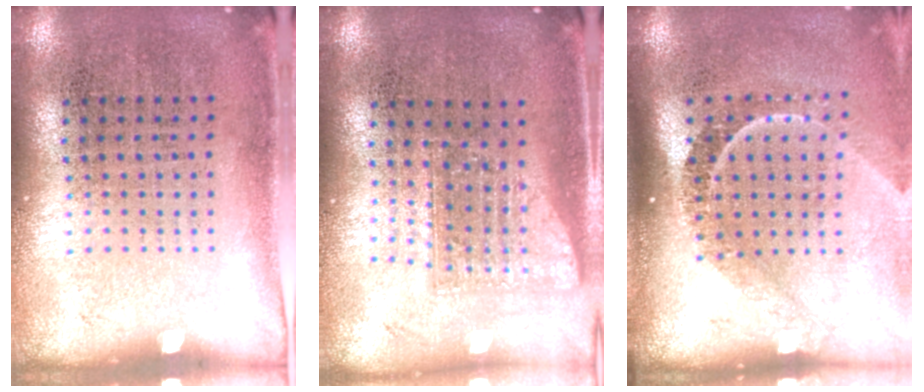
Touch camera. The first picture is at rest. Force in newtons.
{"total": 1.6, "press": 1.2, "slide": 1.1}
{"total": 2.3, "press": 1.6, "slide": 1.7}